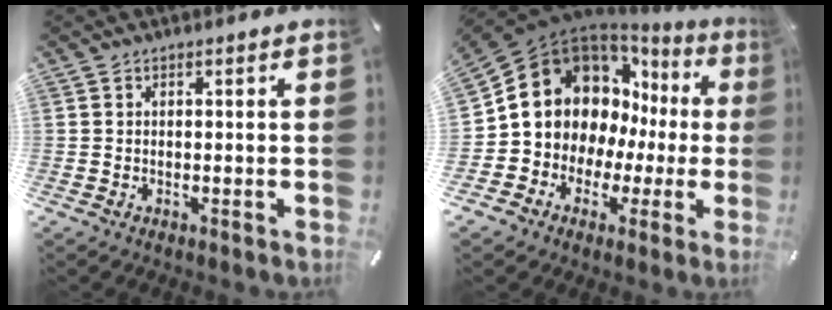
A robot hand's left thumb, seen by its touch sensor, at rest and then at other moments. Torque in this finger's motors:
{"motor_torque": [1.17, 3.37, 1.70, -0.93, 0.30]}